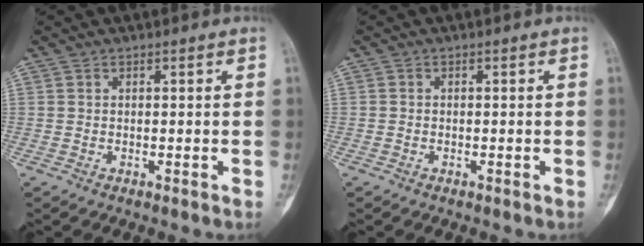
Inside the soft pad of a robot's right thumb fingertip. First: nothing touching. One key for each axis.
{"total": 0.5, "fx": -0.2, "fy": 0.5, "fz": 0.1, "tx": -0.001, "ty": 0.004, "tz": -0.004}